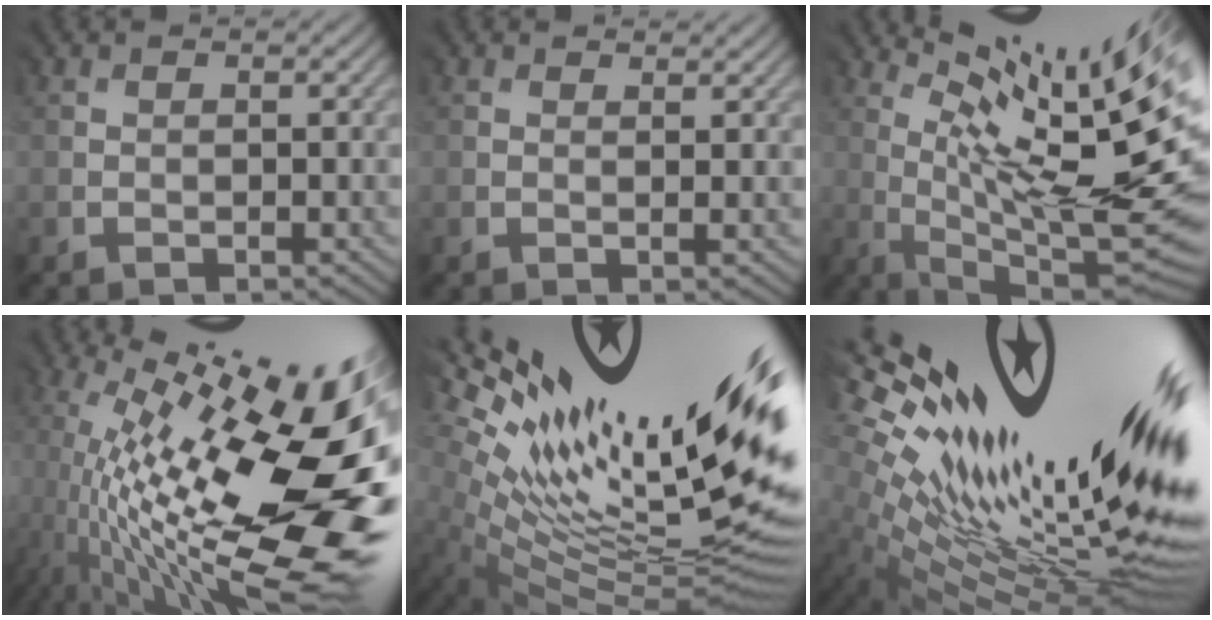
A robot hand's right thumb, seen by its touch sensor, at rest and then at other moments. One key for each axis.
{"total": 2.6, "fx": 1.8, "fy": 0.7, "fz": 1.7, "tx": -0.027, "ty": -0.001, "tz": 0.026}
{"total": 15.6, "fx": 4.7, "fy": 2.9, "fz": 14.5, "tx": -0.197, "ty": 0.003, "tz": 0.111}
{"total": 17.6, "fx": -1.5, "fy": 5.7, "fz": 16.6, "tx": -0.268, "ty": -0.014, "tz": -0.016}
{"total": 18.4, "fx": 5.1, "fy": 6.0, "fz": 16.6, "tx": -0.244, "ty": -0.010, "tz": 0.110}
{"total": 19.4, "fx": 3.8, "fy": 6.8, "fz": 17.7, "tx": -0.280, "ty": -0.003, "tz": 0.099}